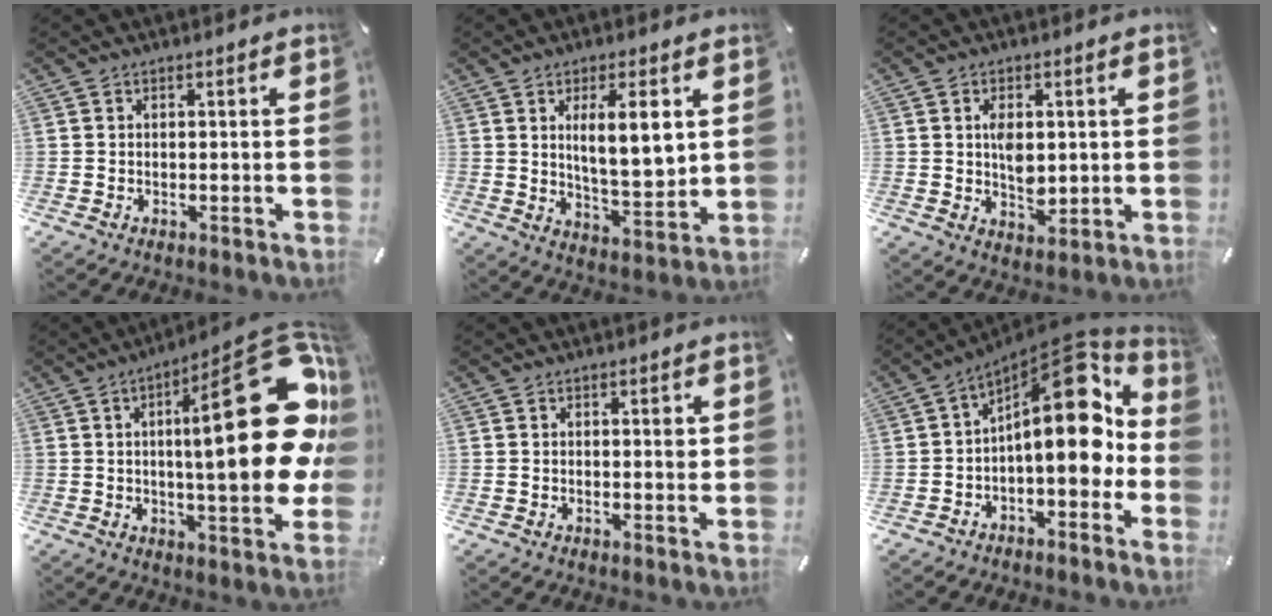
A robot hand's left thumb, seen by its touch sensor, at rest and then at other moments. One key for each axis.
{"total": 10.2, "fx": 3.6, "fy": 3.5, "fz": 9.0, "tx": -0.137, "ty": -0.016, "tz": 0.054}
{"total": 6.1, "fx": 0.7, "fy": 4.0, "fz": 4.5, "tx": -0.064, "ty": -0.007, "tz": 0.007}
{"total": 35.1, "fx": 6.9, "fy": 11.2, "fz": 32.5, "tx": -0.447, "ty": -0.065, "tz": 0.122}
{"total": 1.5, "fx": 0.5, "fy": 0.7, "fz": 1.3, "tx": -0.010, "ty": -0.004, "tz": 0.004}
{"total": 17.2, "fx": 4.2, "fy": 8.4, "fz": 14.5, "tx": -0.194, "ty": -0.050, "tz": 0.067}